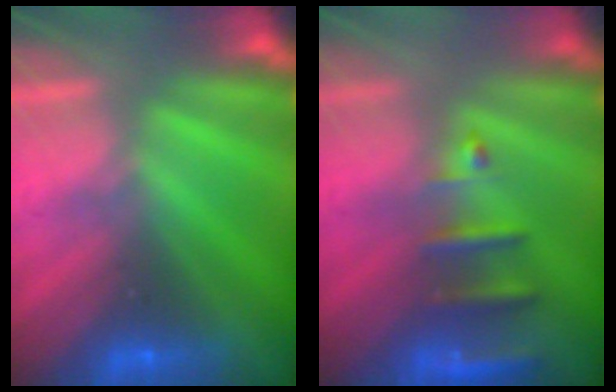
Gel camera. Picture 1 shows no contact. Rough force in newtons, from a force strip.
{"total": 2.6}